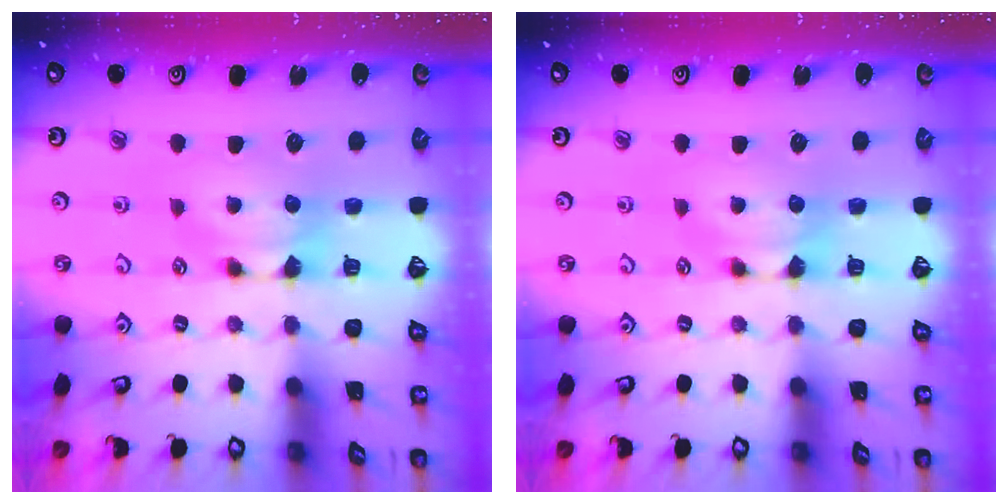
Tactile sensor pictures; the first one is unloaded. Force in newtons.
{"total": 0.0}